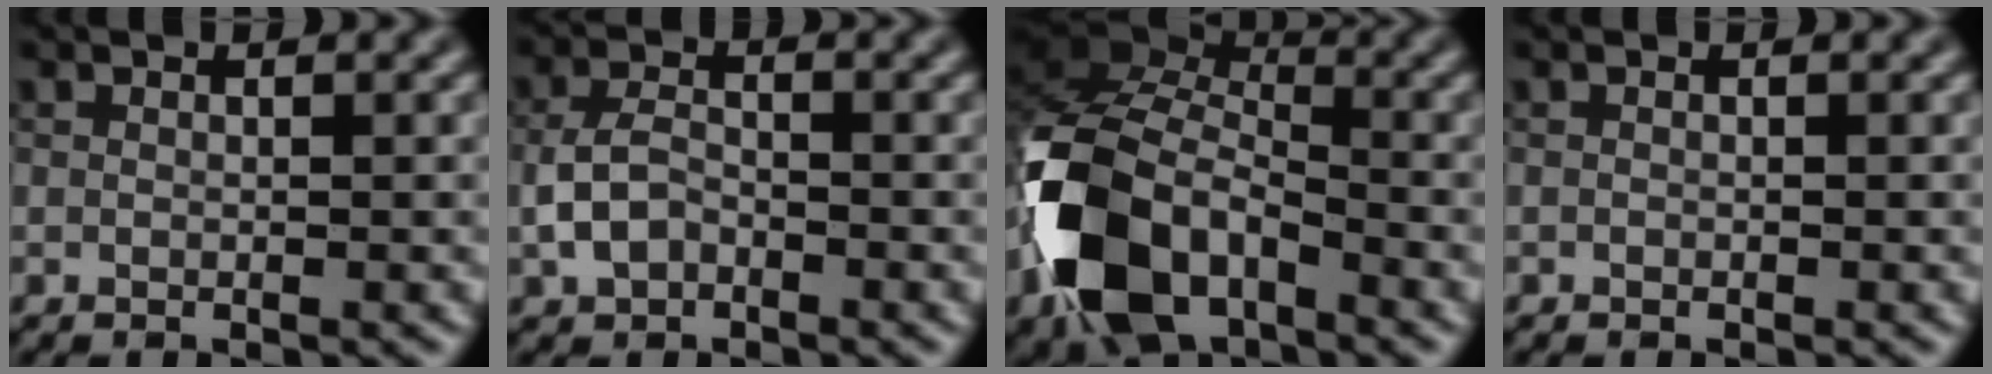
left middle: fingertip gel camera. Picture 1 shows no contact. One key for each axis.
{"total": 2.6, "fx": -1.0, "fy": 1.7, "fz": 1.7, "tx": -0.037, "ty": 0.004, "tz": -0.023}
{"total": 10.9, "fx": -5.0, "fy": 6.6, "fz": 7.1, "tx": -0.152, "ty": 0.003, "tz": -0.111}
{"total": 0.0}